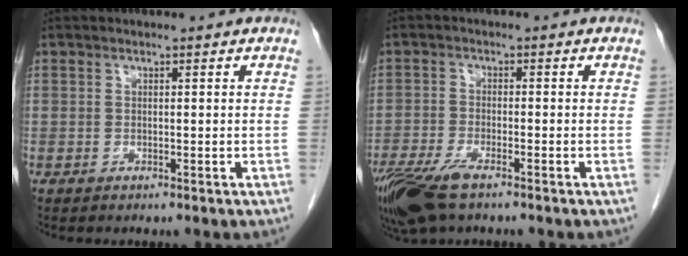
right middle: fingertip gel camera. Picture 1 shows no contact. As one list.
[{"total": 9.1, "force": [-6.3, 2.6, 6.0], "torque": [-0.117, -0.019, -0.112]}]